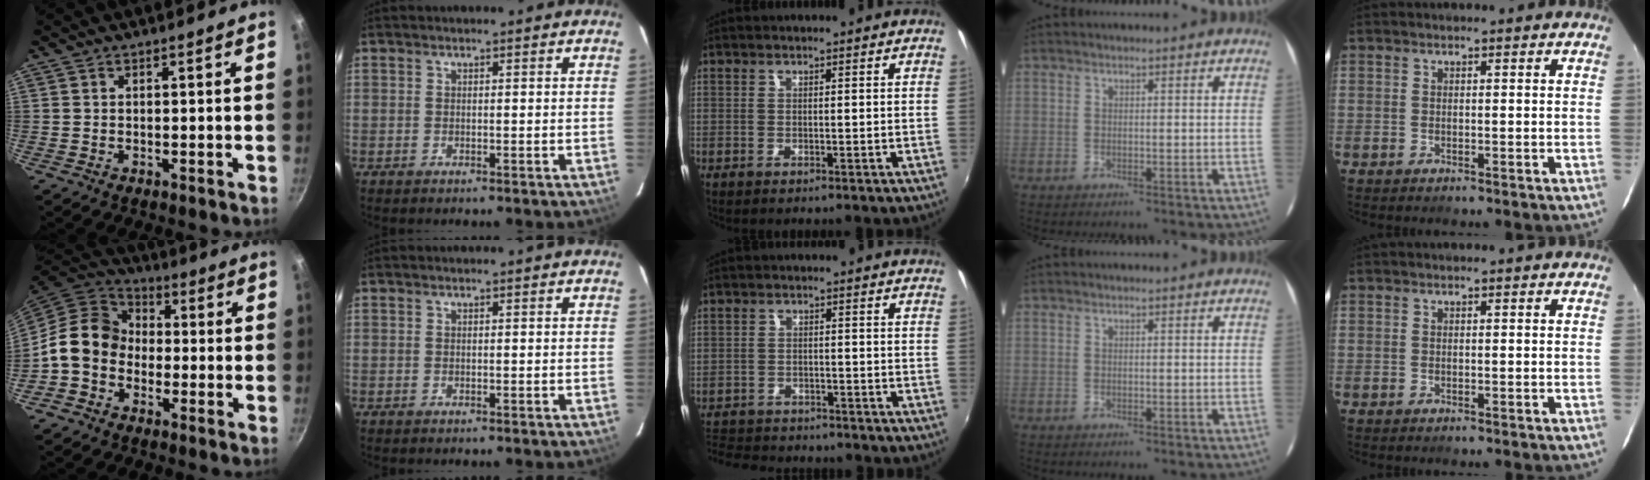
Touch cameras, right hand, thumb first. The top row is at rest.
{"thumb": {"total": 11.1, "force": [-2.1, 9.0, 6.1], "torque": [-0.078, 0.039, -0.063]}, "middle": {"total": 8.3, "force": [-7.1, 3.9, 1.8], "torque": [-0.063, 0.013, -0.117]}}